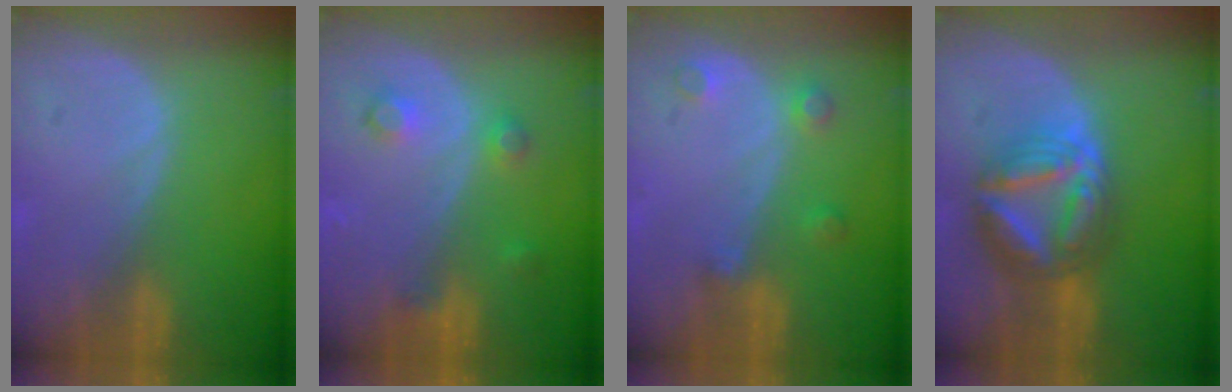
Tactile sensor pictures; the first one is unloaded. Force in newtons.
{"total": 3.7, "press": 3.4, "slide": 1.4}
{"total": 3.4, "press": 3.1, "slide": 1.3}
{"total": 9.1, "press": 9.1, "slide": 0.9}